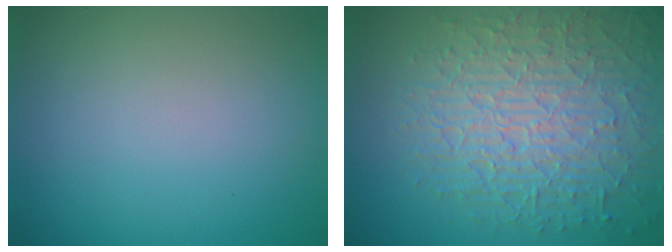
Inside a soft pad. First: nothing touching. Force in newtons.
{"total": 8.9, "press": 6.2, "slide": 6.4}